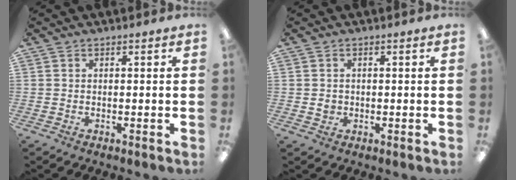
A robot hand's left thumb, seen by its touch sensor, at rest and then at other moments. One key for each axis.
{"total": 1.6, "fx": 0.1, "fy": 1.4, "fz": 0.6, "tx": -0.013, "ty": 0.005, "tz": 0.000}